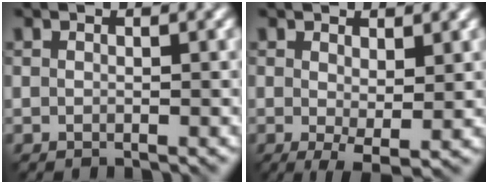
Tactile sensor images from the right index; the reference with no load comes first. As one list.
[{"total": 2.8, "force": [0.3, 0.9, 2.6], "torque": [-0.047, -0.010, 0.008]}]